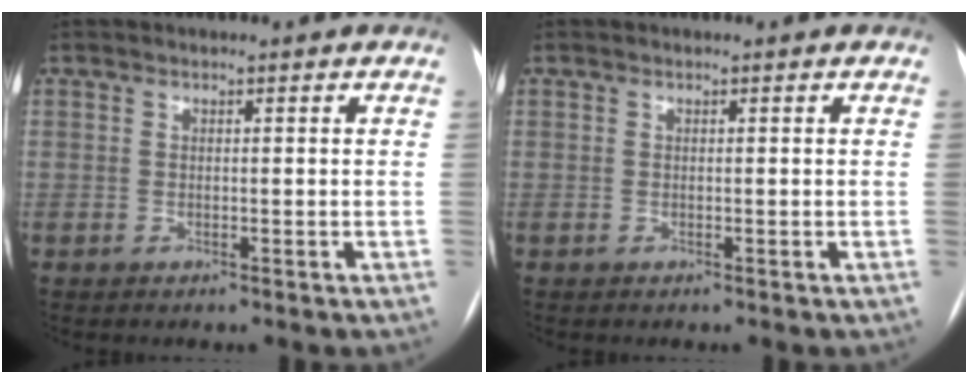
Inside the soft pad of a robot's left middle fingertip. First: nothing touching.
{"total": 0.0}